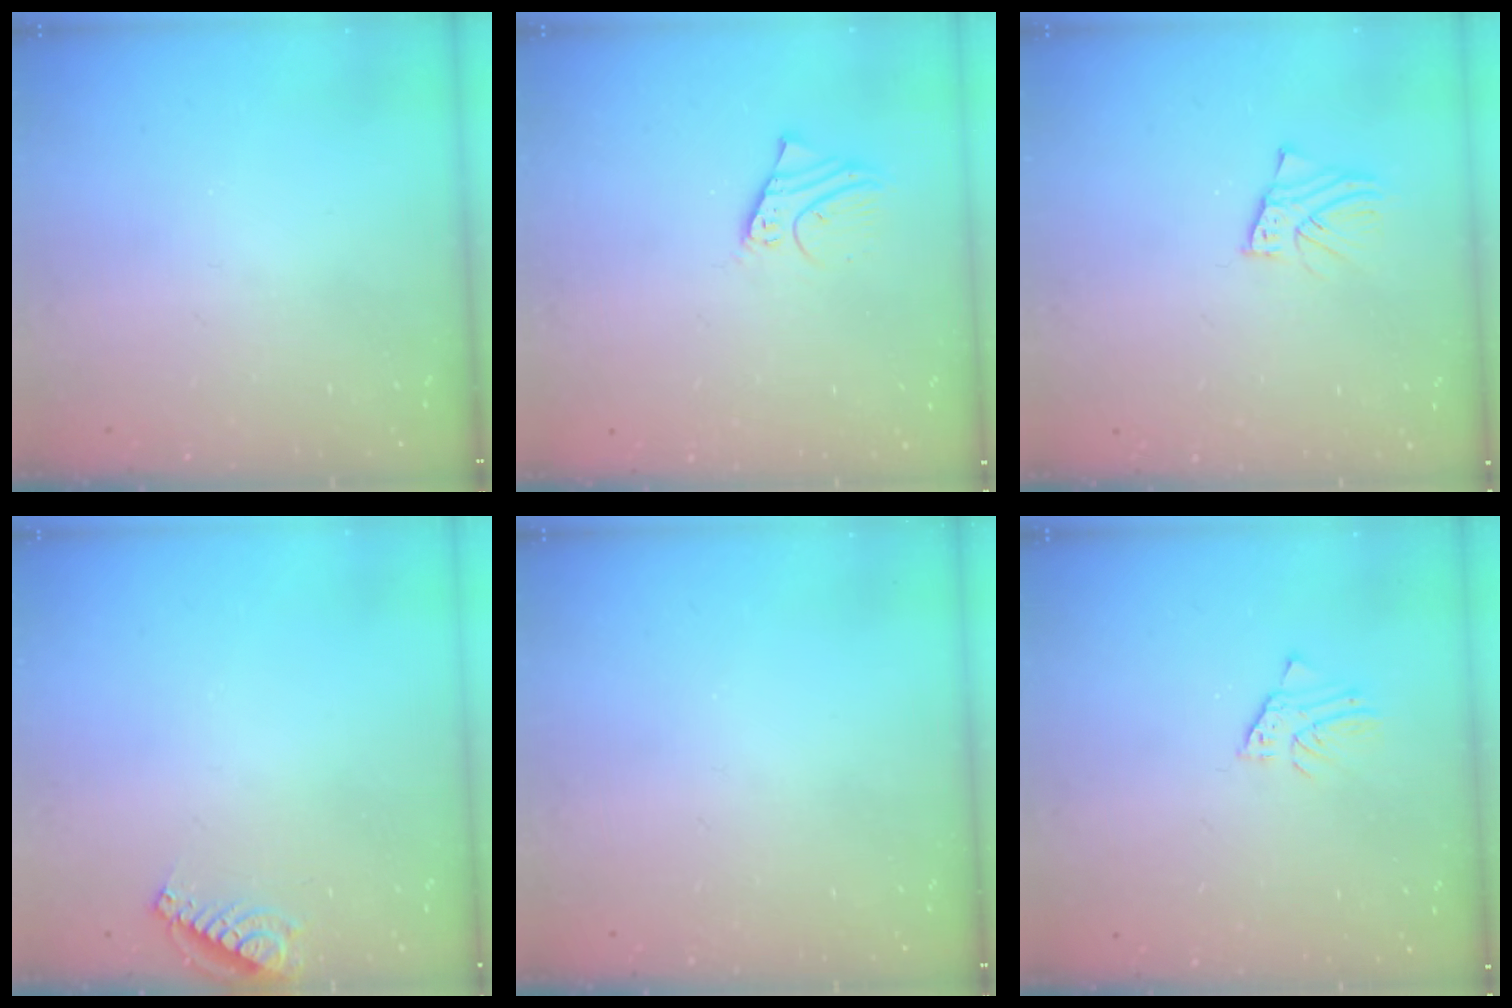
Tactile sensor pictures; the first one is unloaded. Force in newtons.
{"total": 2.4, "press": 2.4, "slide": 0.0}
{"total": 3.0, "press": 2.9, "slide": 0.3}
{"total": 6.1, "press": 6.1, "slide": 0.5}
{"total": 0.0}
{"total": 2.3, "press": 2.3, "slide": 0.1}